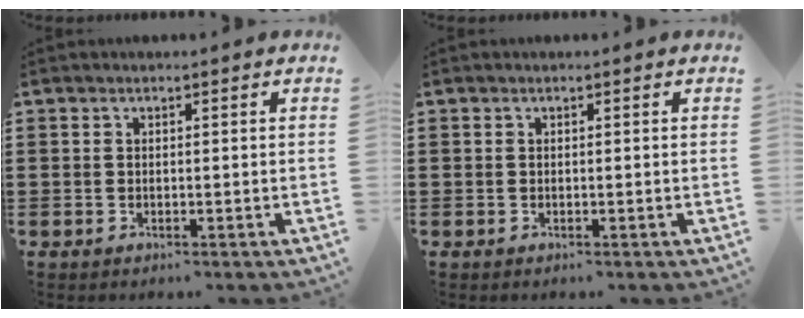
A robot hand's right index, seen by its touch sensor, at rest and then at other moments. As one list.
[{"total": 0.0}]